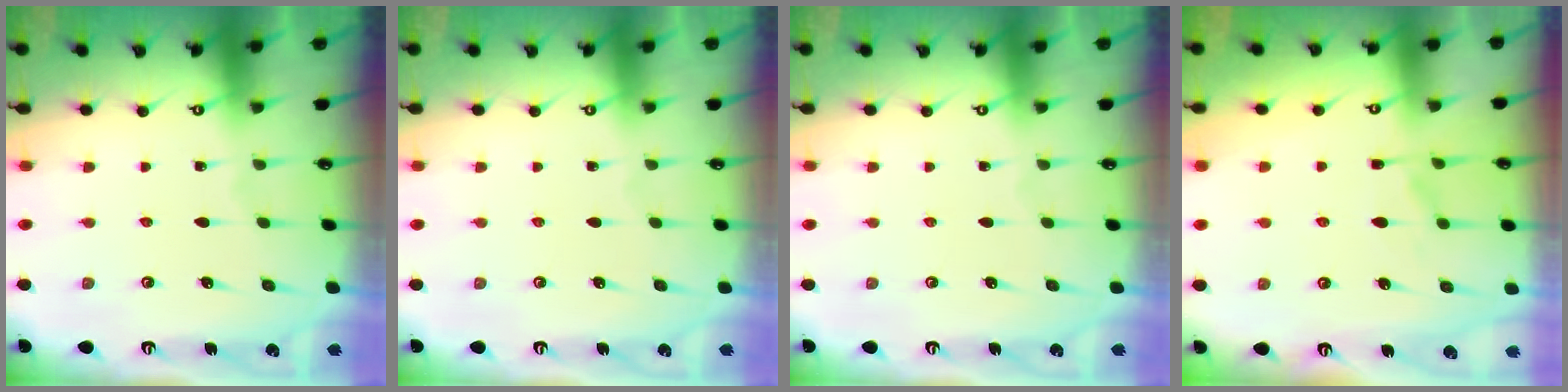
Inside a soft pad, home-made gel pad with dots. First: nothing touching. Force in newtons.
{"total": 0.0}
{"total": 0.0}
{"total": 1.3, "press": 0.6, "slide": 1.1}